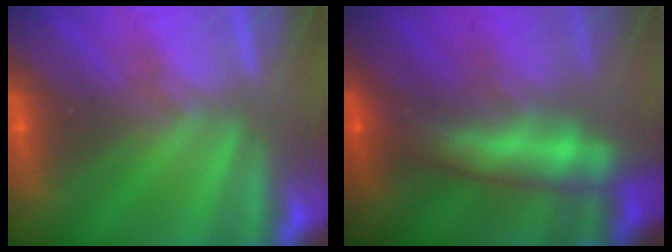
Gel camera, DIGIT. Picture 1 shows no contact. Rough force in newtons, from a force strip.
{"total": 9.7}